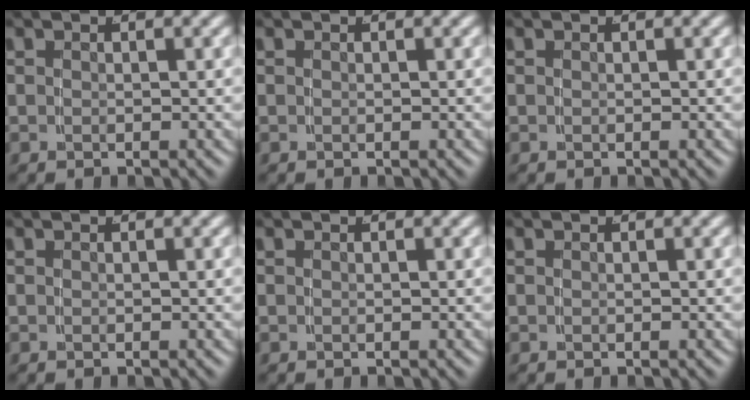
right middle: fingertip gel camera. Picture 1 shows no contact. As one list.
[{"total": 0.0}, {"total": 0.0}, {"total": 0.0}, {"total": 0.0}, {"total": 0.0}]